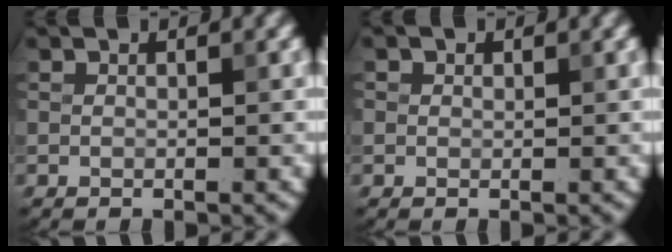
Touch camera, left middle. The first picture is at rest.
{"total": 1.1, "force": [0.6, 0.8, 0.4], "torque": [-0.006, 0.009, -0.002]}